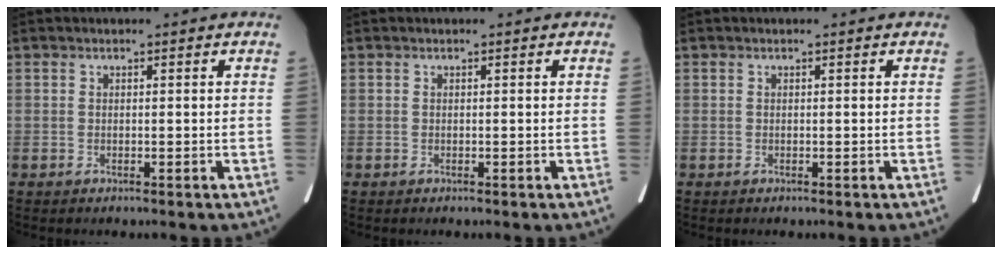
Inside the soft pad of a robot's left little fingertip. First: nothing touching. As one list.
[{"total": 0.0}, {"total": 0.0}]